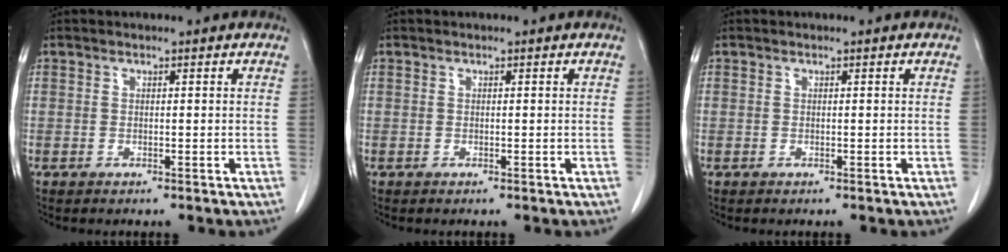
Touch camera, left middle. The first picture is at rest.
{"total": 0.0}
{"total": 0.0}